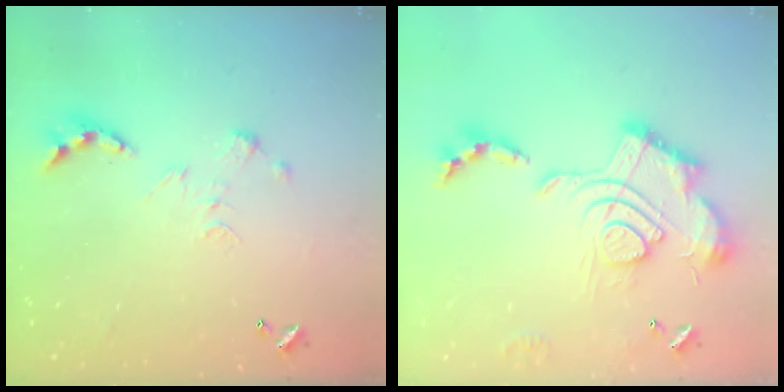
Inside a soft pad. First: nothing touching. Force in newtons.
{"total": 2.5, "press": 1.9, "slide": 1.7}